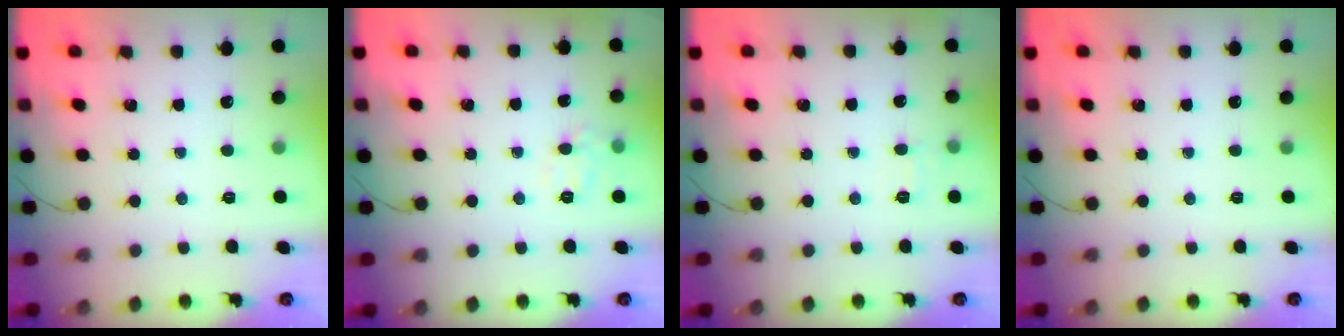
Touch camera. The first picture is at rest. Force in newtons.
{"total": 7.7, "press": 7.6, "slide": 1.1}
{"total": 5.8, "press": 5.5, "slide": 1.7}
{"total": 0.0}